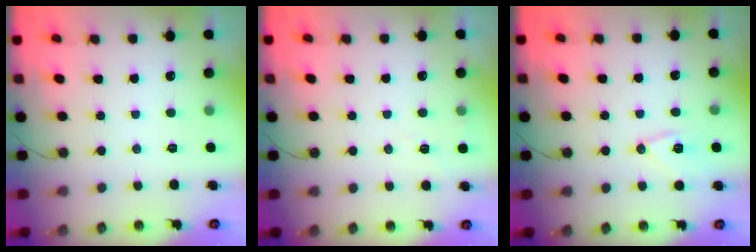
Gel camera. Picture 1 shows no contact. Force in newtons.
{"total": 3.9, "press": 3.4, "slide": 1.9}
{"total": 10.3, "press": 10.1, "slide": 1.8}